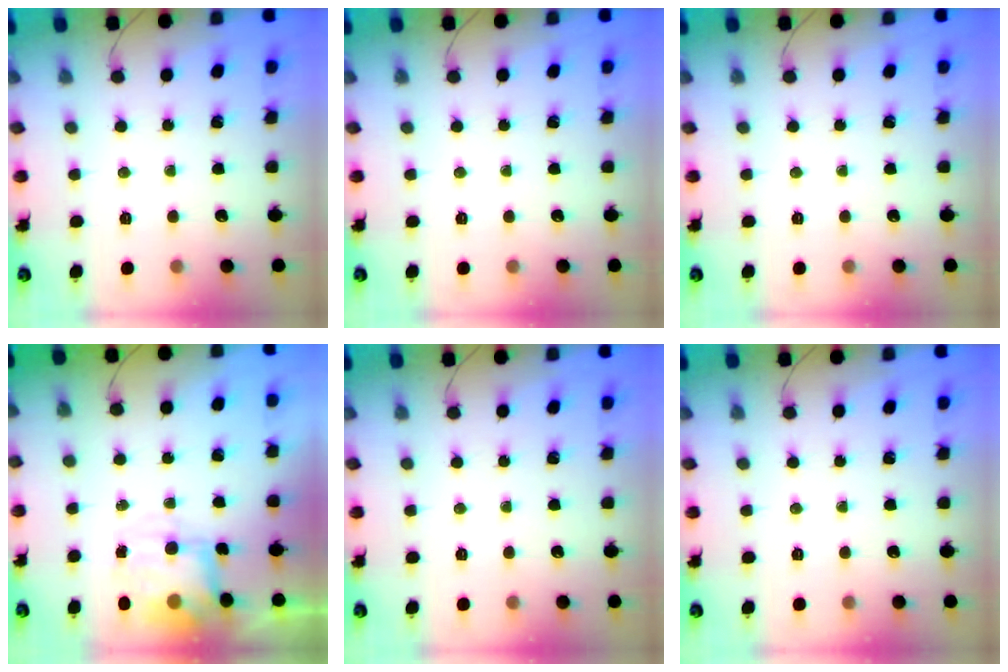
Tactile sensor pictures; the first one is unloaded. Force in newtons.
{"total": 0.0}
{"total": 0.0}
{"total": 8.1, "press": 8.0, "slide": 1.7}
{"total": 0.0}
{"total": 0.0}